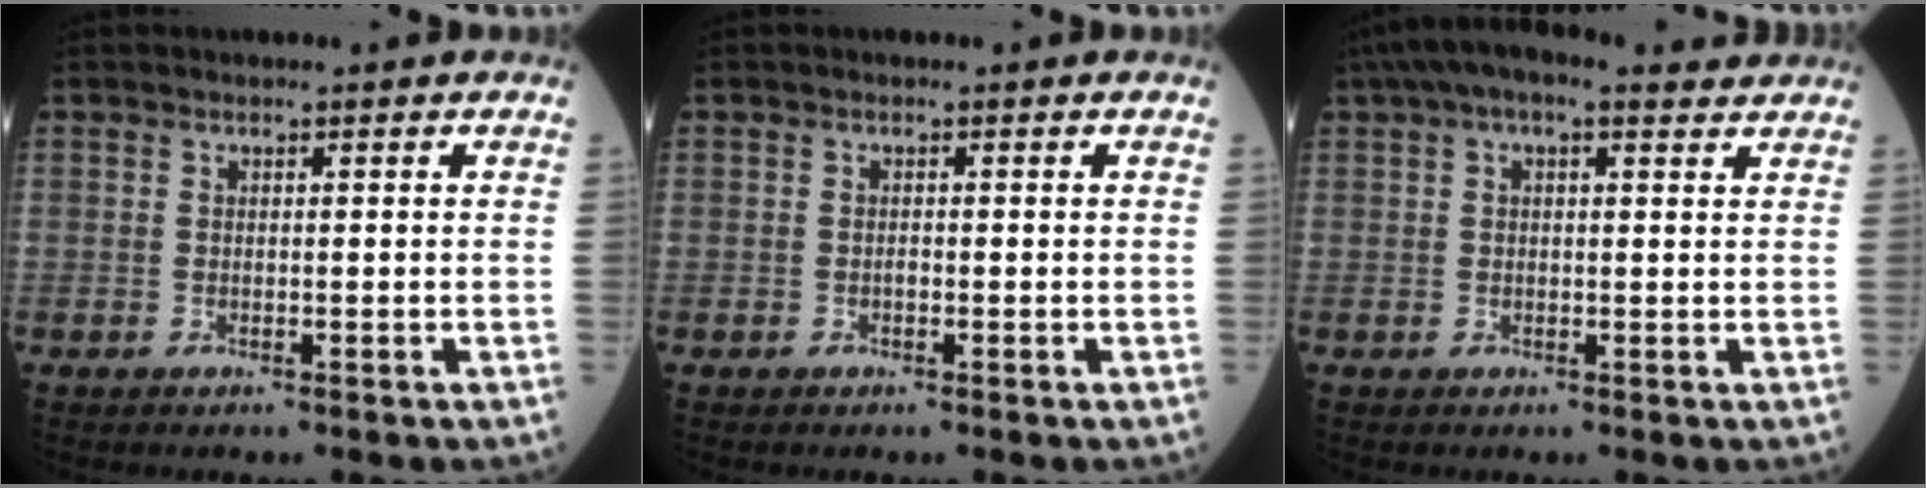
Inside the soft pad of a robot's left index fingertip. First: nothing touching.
{"total": 0.7, "force": [-0.6, 0.2, 0.4], "torque": [-0.007, -0.003, -0.013]}
{"total": 8.6, "force": [5.8, 3.1, 5.5], "torque": [-0.098, 0.048, 0.087]}